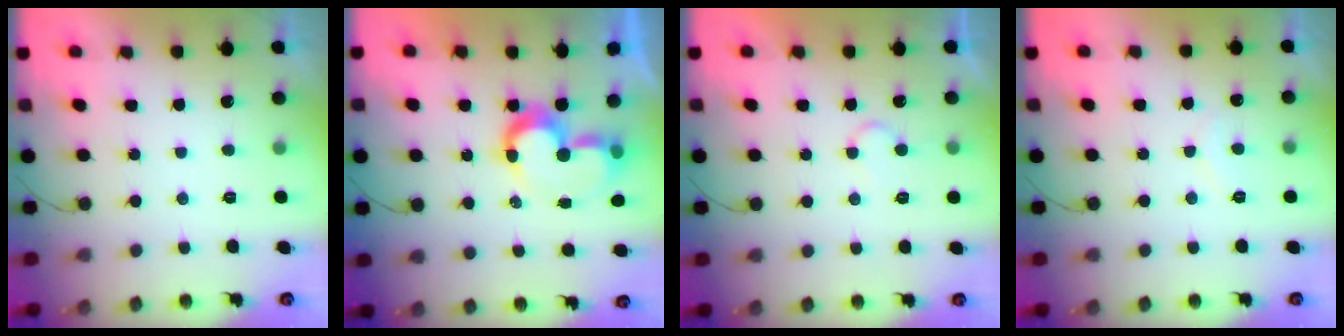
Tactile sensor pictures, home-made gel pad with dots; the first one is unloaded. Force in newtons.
{"total": 8.8, "press": 8.2, "slide": 3.1}
{"total": 5.2, "press": 5.2, "slide": 0.5}
{"total": 5.3, "press": 5.3, "slide": 0.4}